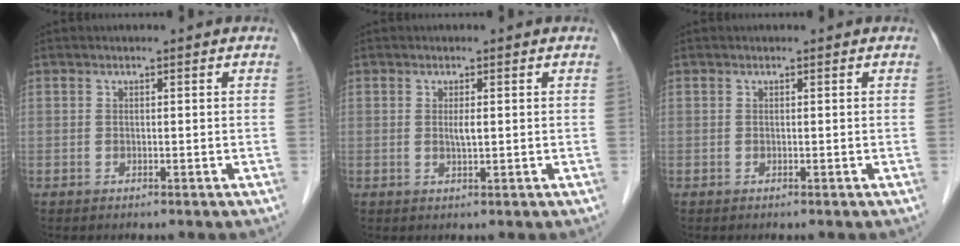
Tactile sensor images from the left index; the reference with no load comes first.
{"total": 1.5, "force": [0.2, 0.2, 1.5], "torque": [-0.030, -0.001, 0.005]}
{"total": 0.0}